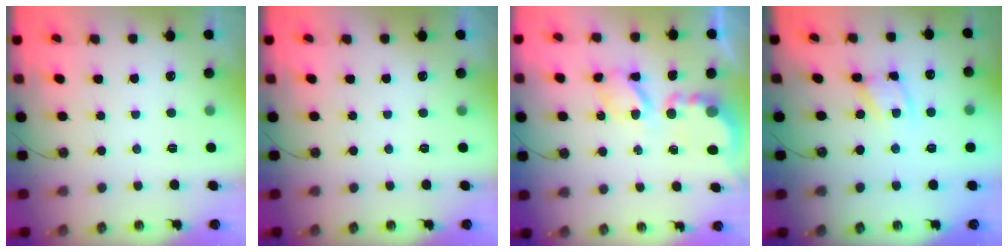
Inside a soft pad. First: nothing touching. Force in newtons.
{"total": 0.0}
{"total": 6.6, "press": 6.6, "slide": 0.4}
{"total": 6.1, "press": 6.1, "slide": 0.4}